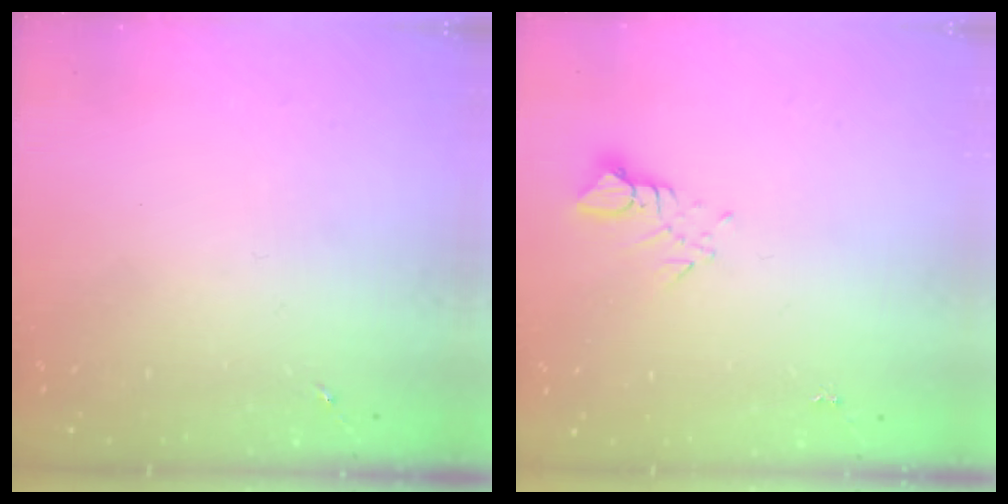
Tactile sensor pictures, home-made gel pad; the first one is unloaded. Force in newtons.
{"total": 3.2, "press": 3.2, "slide": 0.2}